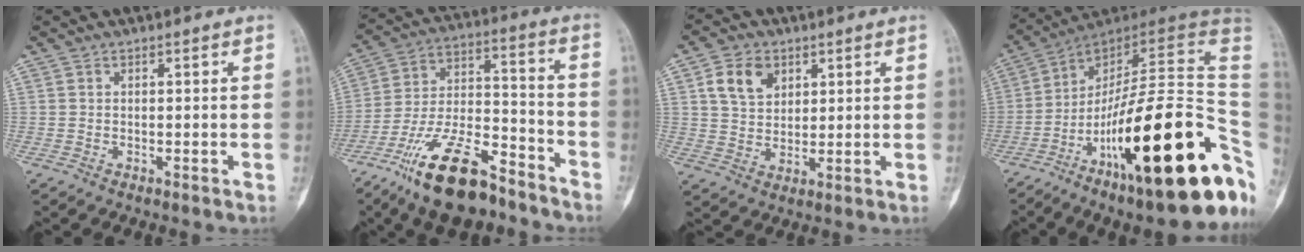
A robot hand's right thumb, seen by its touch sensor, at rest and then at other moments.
{"total": 19.0, "force": [-13.1, 6.9, 11.9], "torque": [-0.218, 0.080, -0.233]}
{"total": 7.6, "force": [3.2, 5.5, 4.2], "torque": [-0.054, -0.010, 0.061]}
{"total": 33.6, "force": [-10.2, 9.0, 30.7], "torque": [-0.374, 0.071, -0.157]}